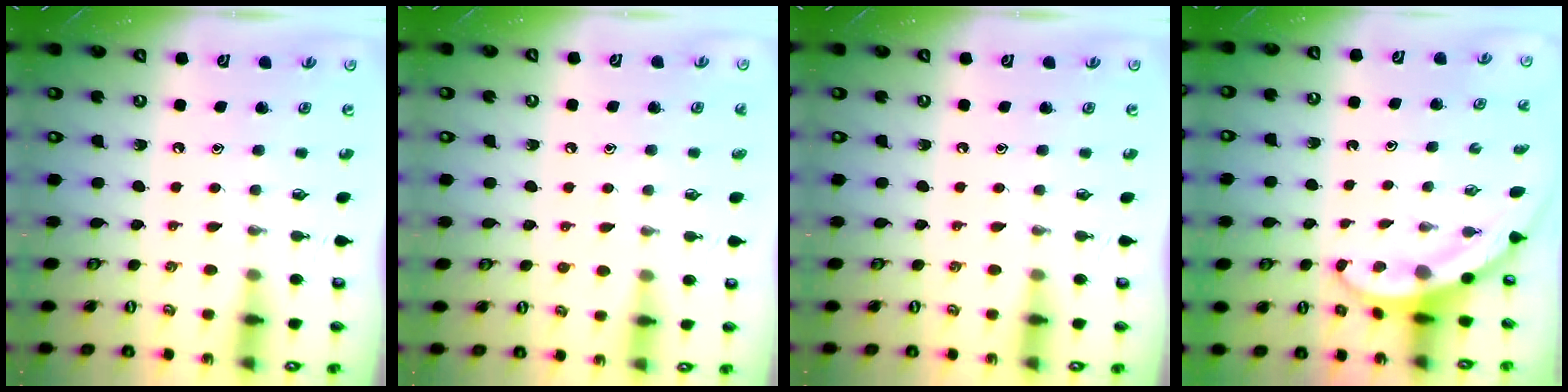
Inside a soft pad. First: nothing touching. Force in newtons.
{"total": 3.8, "press": 3.7, "slide": 0.4}
{"total": 0.0}
{"total": 3.2, "press": 3.2, "slide": 0.2}